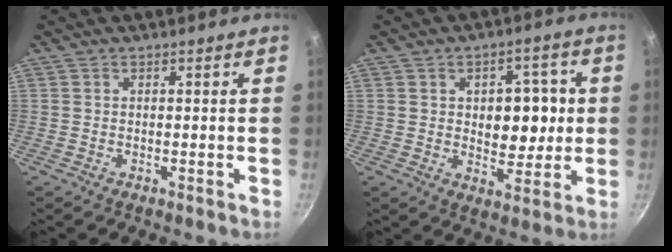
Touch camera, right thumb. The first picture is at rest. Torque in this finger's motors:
{"motor_torque": [-0.07, 0.35, 0.16, 0.17, 0.02]}